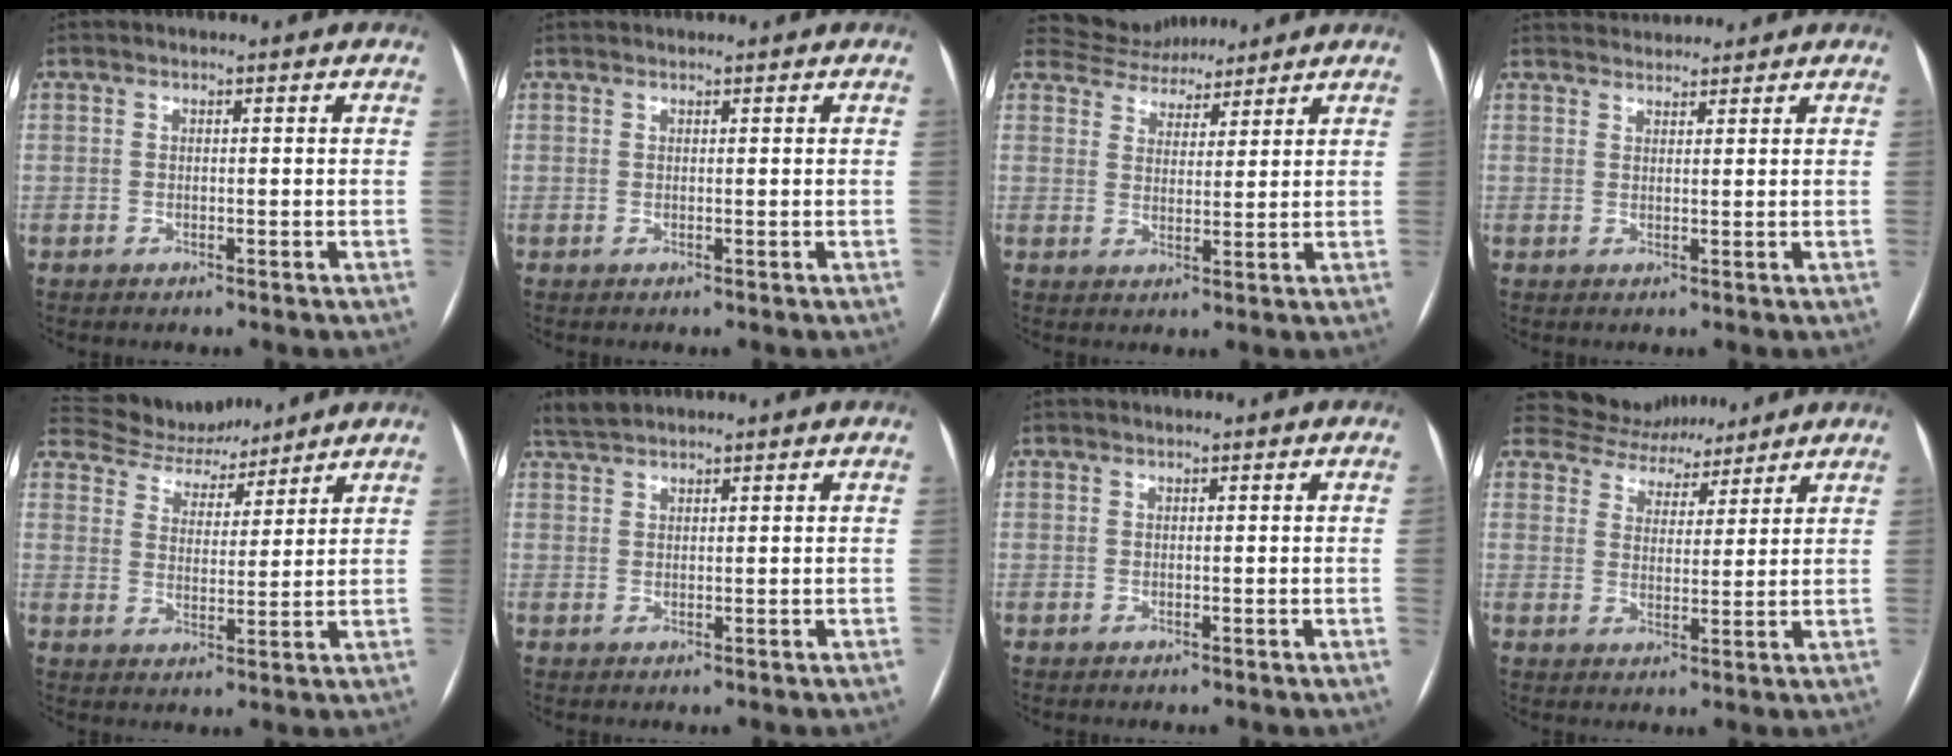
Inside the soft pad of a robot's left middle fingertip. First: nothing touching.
{"total": 0.9, "force": [0.9, 0.1, 0.1], "torque": [-0.004, 0.019, 0.018]}
{"total": 7.8, "force": [7.3, 2.5, 0.7], "torque": [-0.014, 0.021, 0.121]}
{"total": 3.8, "force": [3.7, 0.5, 0.1], "torque": [-0.006, 0.029, 0.063]}
{"total": 10.4, "force": [9.7, 3.3, 1.5], "torque": [-0.028, 0.020, 0.162]}
{"total": 2.3, "force": [1.9, 0.6, 1.0], "torque": [-0.023, 0.018, 0.039]}
{"total": 0.6, "force": [-0.1, -0.2, 0.5], "torque": [-0.003, 0.001, -0.003]}
{"total": 9.5, "force": [8.8, 3.6, 1.2], "torque": [-0.016, 0.019, 0.141]}